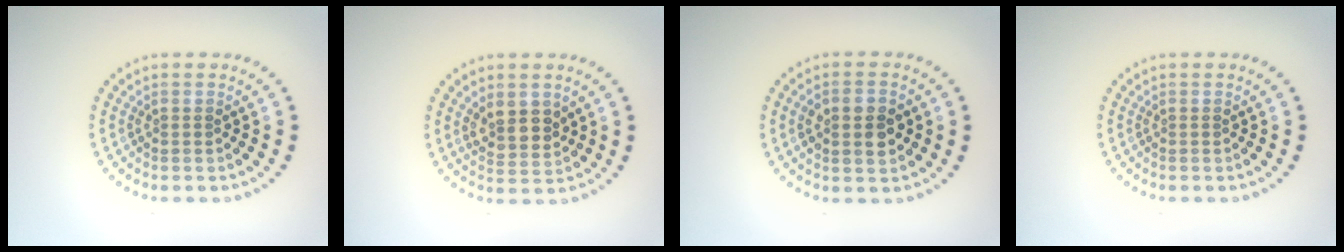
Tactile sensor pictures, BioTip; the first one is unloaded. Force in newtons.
{"total": 2.8, "press": 2.5, "slide": 1.1}
{"total": 3.2, "press": 3.2, "slide": 0.3}
{"total": 0.0}